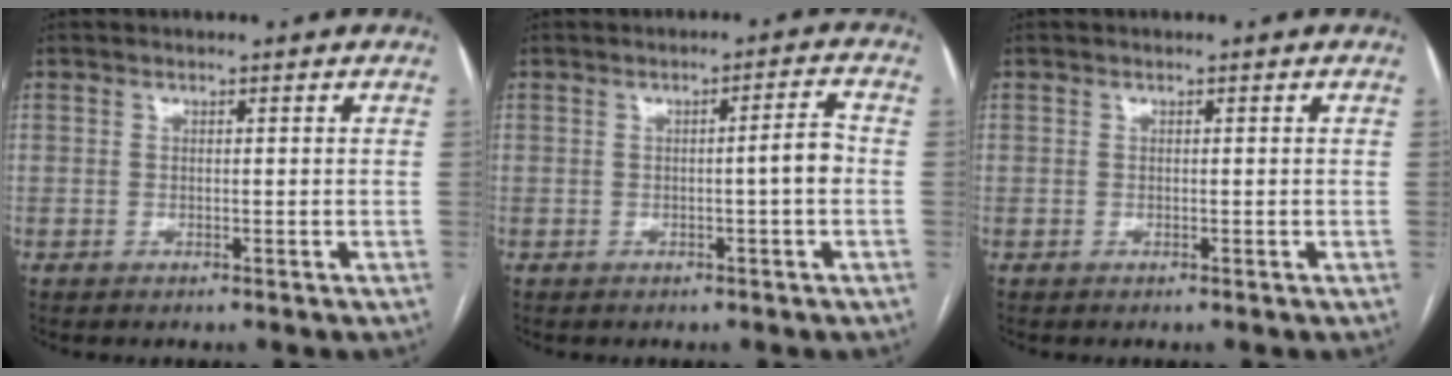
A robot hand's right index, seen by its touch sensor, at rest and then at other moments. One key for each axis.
{"total": 3.4, "fx": -0.6, "fy": -0.2, "fz": 3.4, "tx": -0.047, "ty": 0.005, "tz": -0.009}
{"total": 0.0}